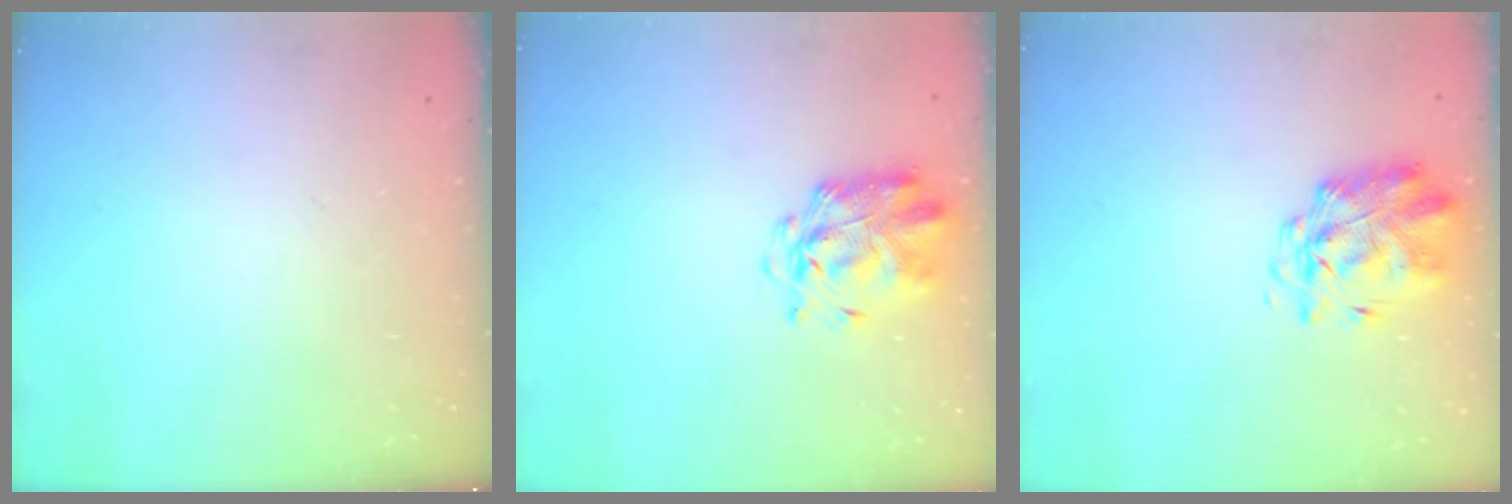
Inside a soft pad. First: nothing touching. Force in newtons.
{"total": 3.1, "press": 3.0, "slide": 0.8}
{"total": 2.4, "press": 2.2, "slide": 1.0}